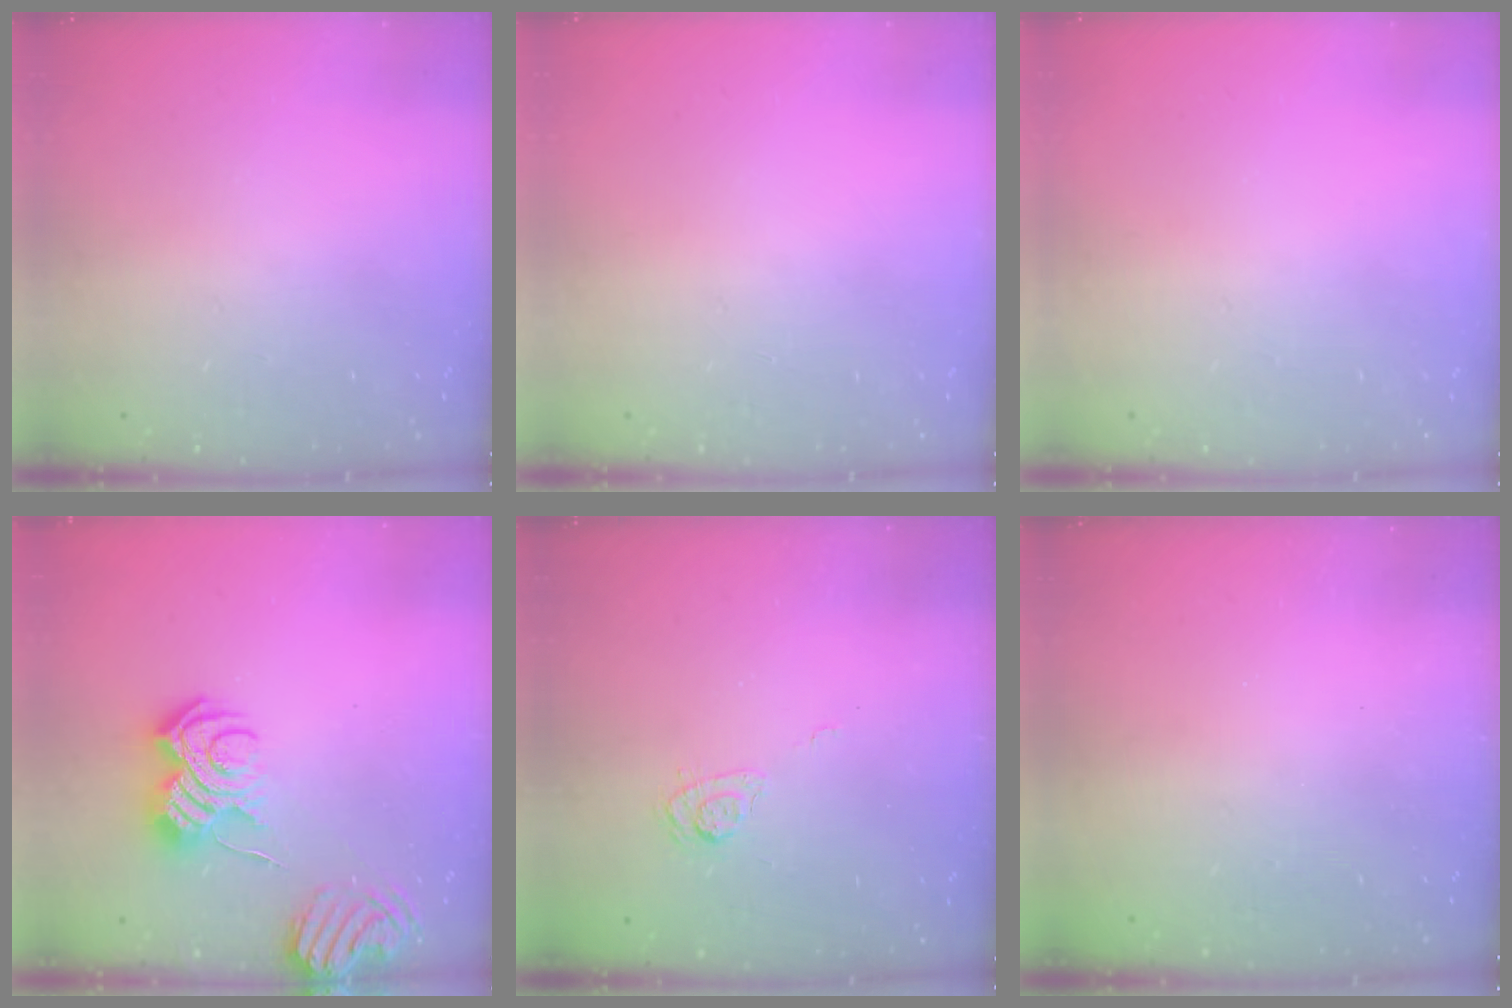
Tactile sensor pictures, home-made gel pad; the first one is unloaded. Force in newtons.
{"total": 0.0}
{"total": 0.0}
{"total": 8.5, "press": 8.5, "slide": 0.6}
{"total": 4.9, "press": 4.7, "slide": 1.6}
{"total": 2.4, "press": 2.3, "slide": 0.8}